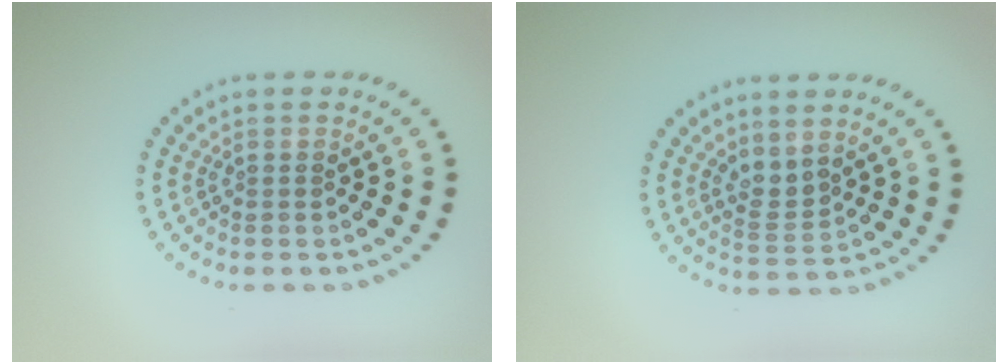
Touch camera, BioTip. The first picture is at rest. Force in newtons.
{"total": 1.9, "press": 1.4, "slide": 1.3}